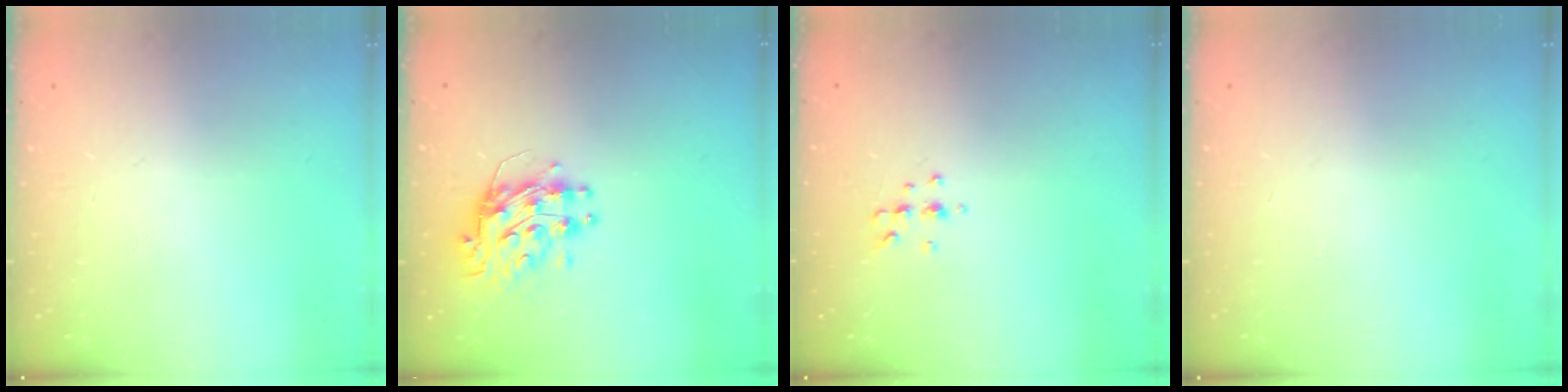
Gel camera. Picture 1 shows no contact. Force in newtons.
{"total": 9.8, "press": 9.8, "slide": 1.1}
{"total": 4.7, "press": 4.6, "slide": 1.1}
{"total": 0.0}